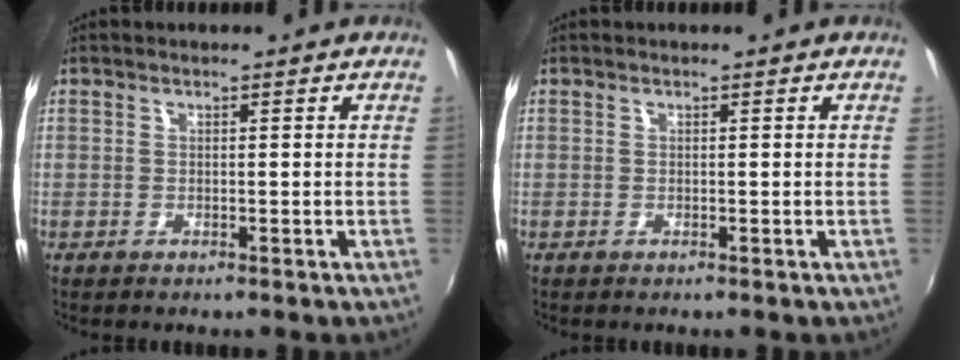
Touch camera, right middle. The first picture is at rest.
{"total": 0.0}